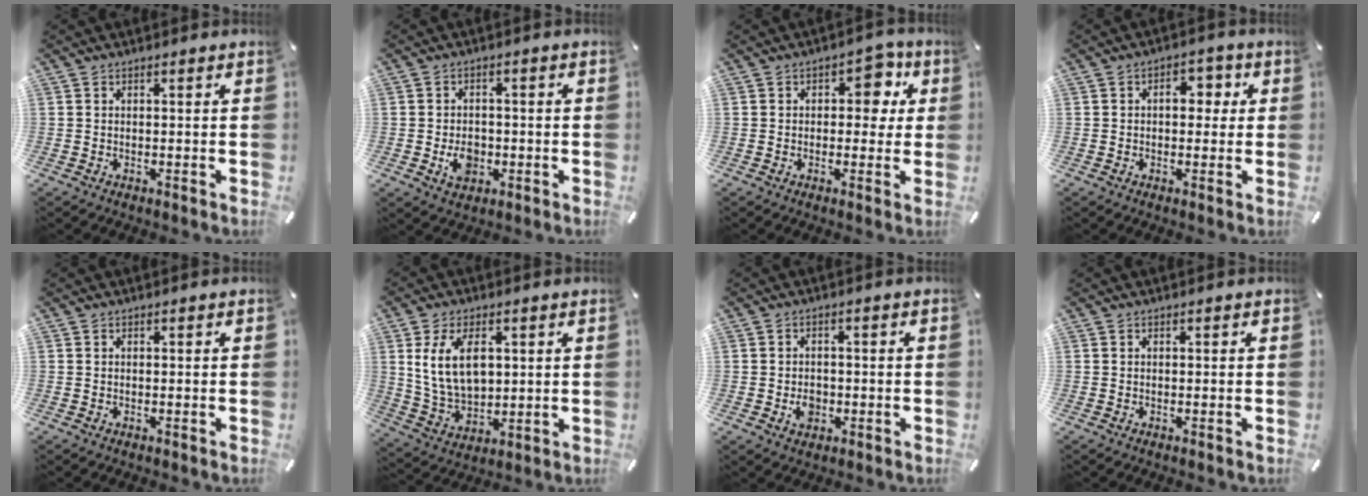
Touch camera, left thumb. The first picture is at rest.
{"total": 5.9, "force": [-1.5, 4.6, 3.3], "torque": [-0.054, 0.000, -0.029]}
{"total": 6.7, "force": [1.7, 4.7, 4.4], "torque": [-0.039, -0.005, 0.018]}
{"total": 5.4, "force": [0.8, 3.5, 4.1], "torque": [-0.044, 0.000, 0.000]}
{"total": 0.0}
{"total": 11.4, "force": [3.0, 7.7, 7.9], "torque": [-0.164, -0.002, 0.053]}
{"total": 4.2, "force": [-1.2, 3.4, 2.1], "torque": [-0.032, 0.001, -0.022]}
{"total": 0.0}